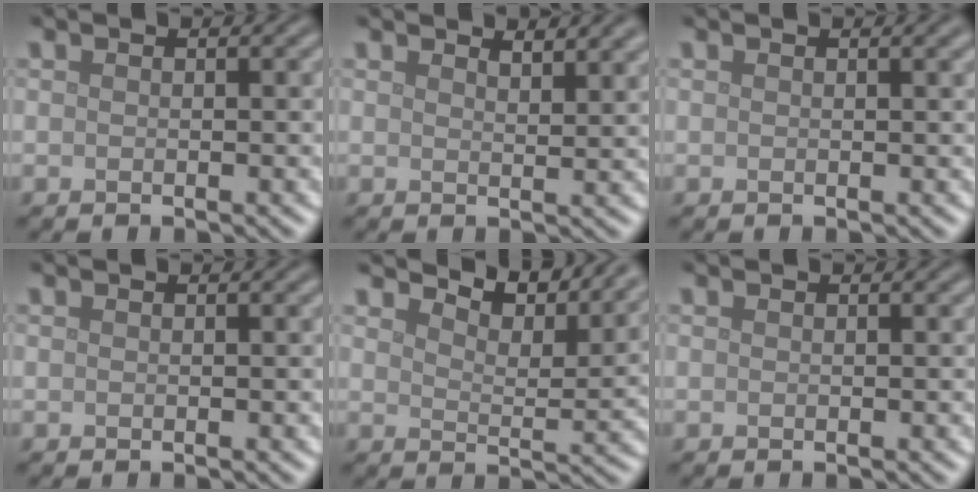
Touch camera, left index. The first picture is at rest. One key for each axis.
{"total": 2.4, "fx": 2.0, "fy": 0.6, "fz": 1.1, "tx": -0.011, "ty": 0.000, "tz": 0.035}
{"total": 1.2, "fx": 0.7, "fy": 0.4, "fz": 0.9, "tx": -0.005, "ty": 0.006, "tz": 0.010}
{"total": 0.0}
{"total": 7.2, "fx": 6.7, "fy": 1.3, "fz": 2.3, "tx": -0.042, "ty": 0.002, "tz": 0.093}
{"total": 0.0}